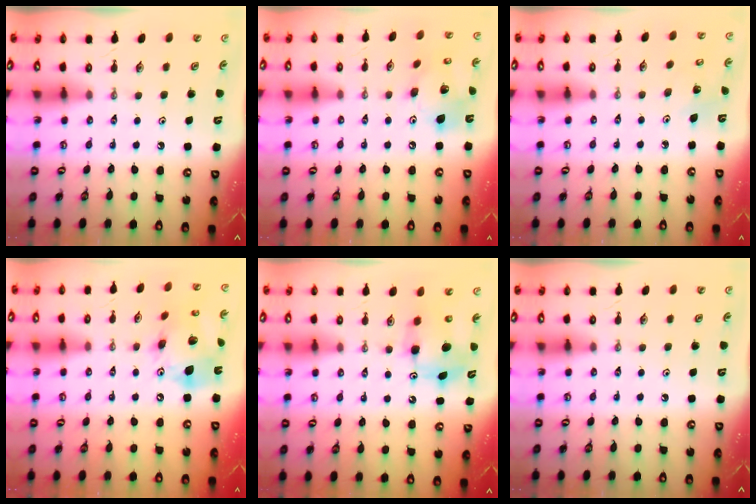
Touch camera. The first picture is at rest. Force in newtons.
{"total": 17.3, "press": 16.9, "slide": 3.6}
{"total": 2.0, "press": 2.0, "slide": 0.1}
{"total": 18.1, "press": 17.8, "slide": 3.6}
{"total": 7.1, "press": 7.1, "slide": 0.1}
{"total": 0.0}